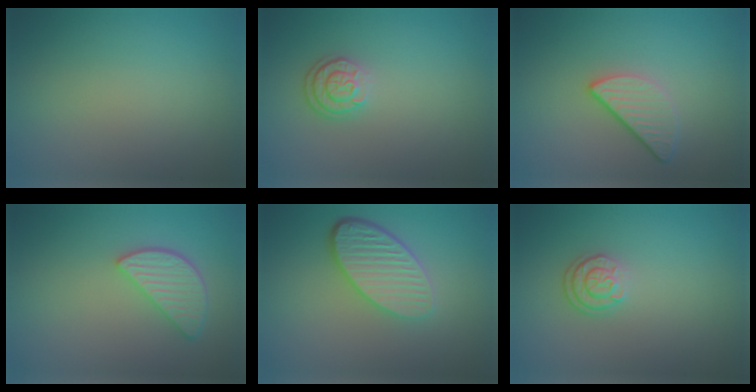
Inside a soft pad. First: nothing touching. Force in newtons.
{"total": 2.3, "press": 2.0, "slide": 1.3}
{"total": 2.9, "press": 2.3, "slide": 1.7}
{"total": 3.5, "press": 3.0, "slide": 1.7}
{"total": 5.3, "press": 3.9, "slide": 3.6}
{"total": 2.3, "press": 1.7, "slide": 1.4}